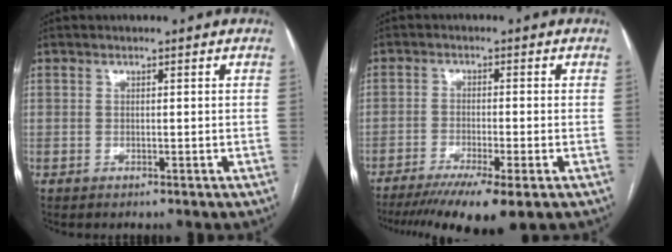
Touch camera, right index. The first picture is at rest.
{"total": 10.4, "force": [-7.1, 0.8, 7.6], "torque": [-0.122, -0.018, -0.114]}